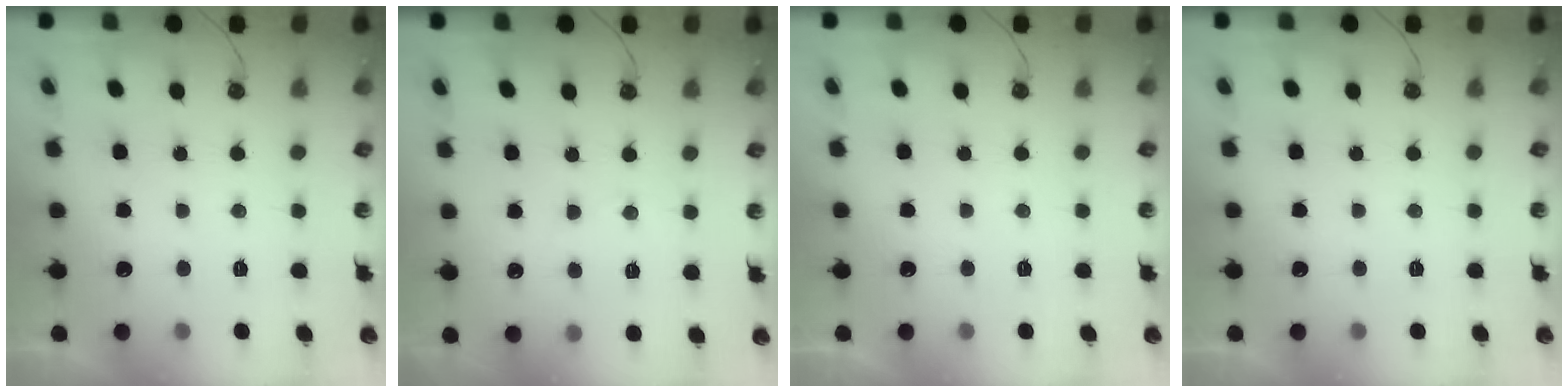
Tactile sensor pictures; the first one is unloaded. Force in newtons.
{"total": 3.7, "press": 3.6, "slide": 0.7}
{"total": 0.0}
{"total": 0.0}